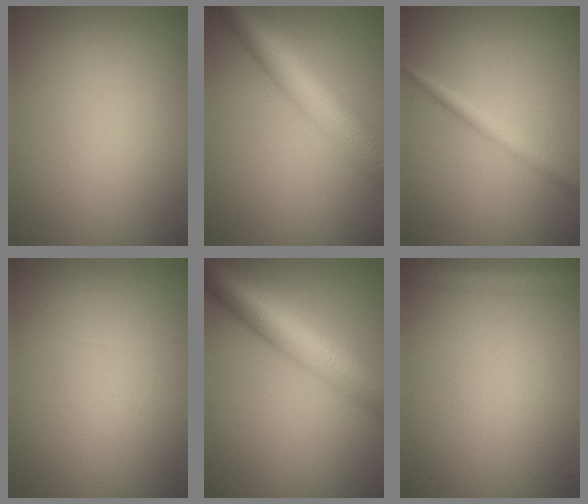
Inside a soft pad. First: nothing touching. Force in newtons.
{"total": 8.1, "press": 8.1, "slide": 0.2}
{"total": 2.0, "press": 2.0, "slide": 0.1}
{"total": 0.0}
{"total": 9.0, "press": 9.0, "slide": 0.3}
{"total": 2.4, "press": 2.4, "slide": 0.1}